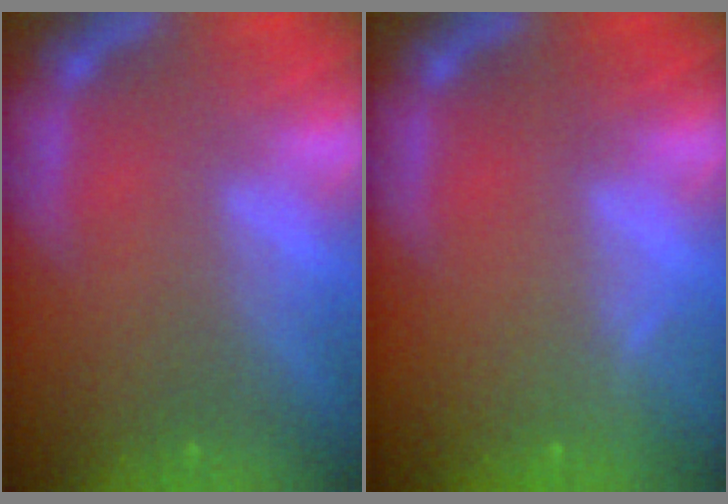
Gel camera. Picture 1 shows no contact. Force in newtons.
{"total": 0.9}